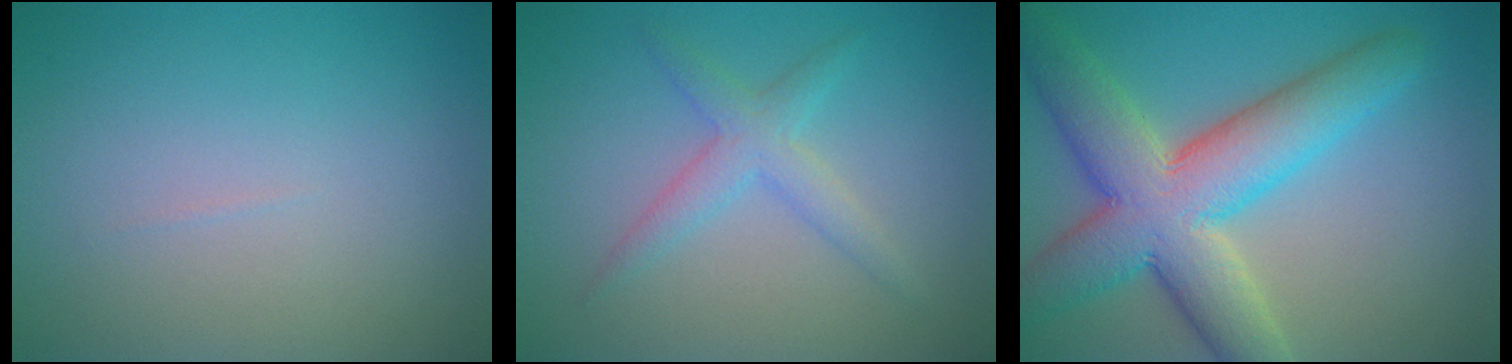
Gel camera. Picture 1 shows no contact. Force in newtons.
{"total": 2.6, "press": 2.6, "slide": 0.0}
{"total": 10.2, "press": 10.1, "slide": 0.6}